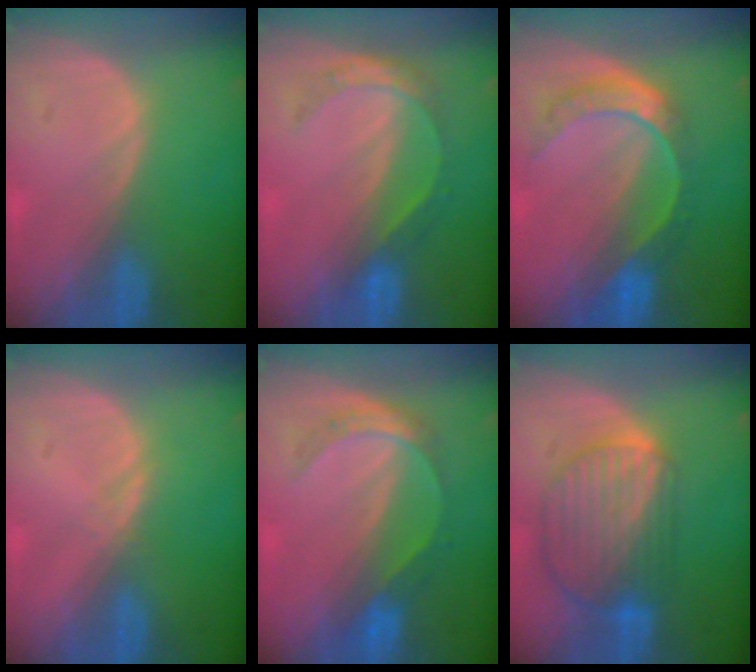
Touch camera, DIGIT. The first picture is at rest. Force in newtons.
{"total": 5.5, "press": 4.7, "slide": 2.7}
{"total": 7.8, "press": 6.6, "slide": 4.3}
{"total": 0.6, "press": 0.6, "slide": 0.1}
{"total": 5.3, "press": 5.0, "slide": 1.6}
{"total": 9.7, "press": 8.2, "slide": 5.2}